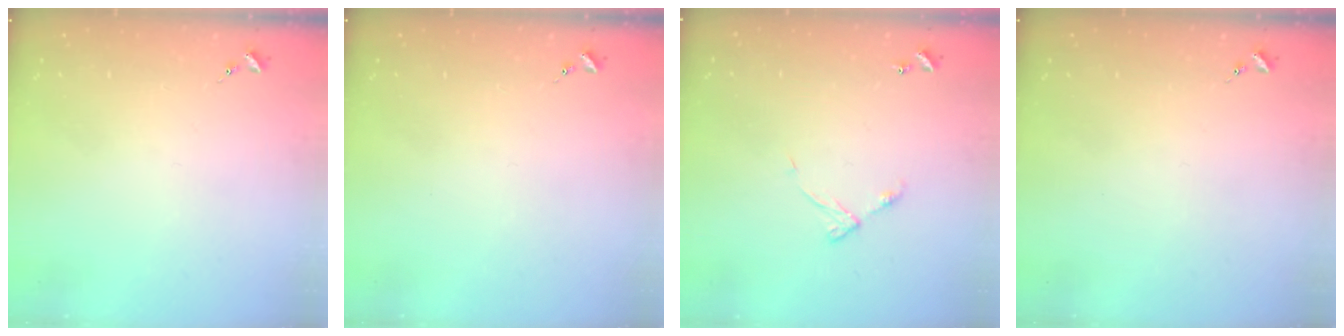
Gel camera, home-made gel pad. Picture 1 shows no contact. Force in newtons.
{"total": 0.0}
{"total": 6.5, "press": 6.5, "slide": 0.5}
{"total": 0.0}